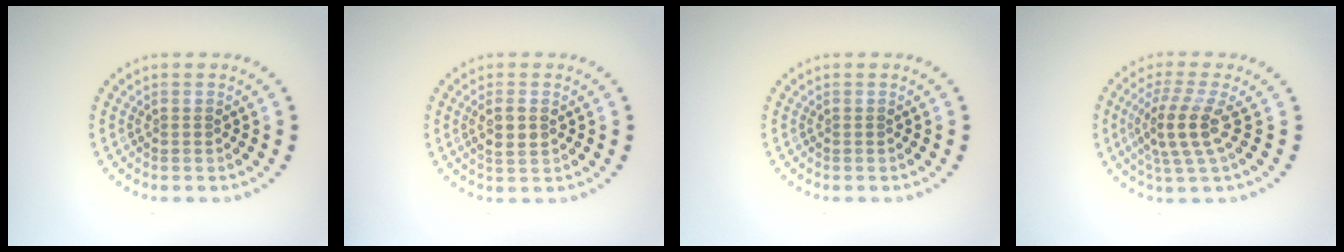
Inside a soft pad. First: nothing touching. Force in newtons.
{"total": 2.1, "press": 2.0, "slide": 0.6}
{"total": 0.0}
{"total": 3.8, "press": 2.9, "slide": 2.4}